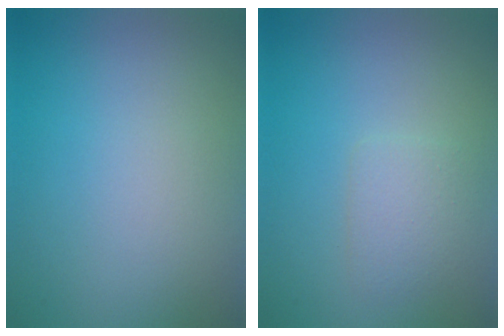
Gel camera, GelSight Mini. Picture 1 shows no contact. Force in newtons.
{"total": 1.9, "press": 1.9, "slide": 0.0}